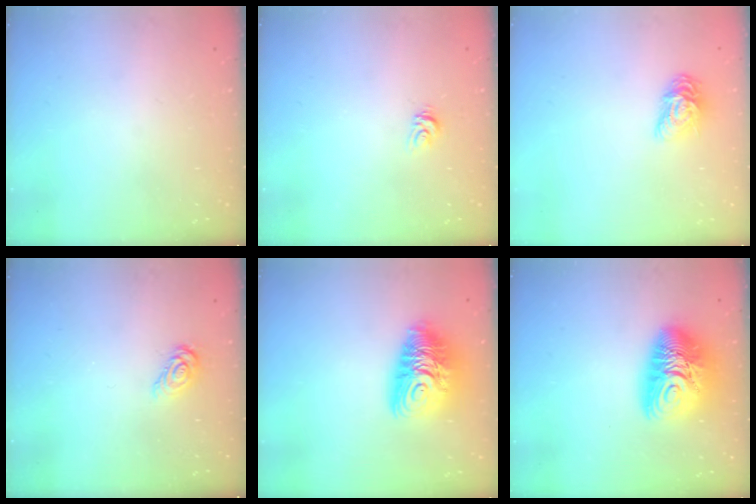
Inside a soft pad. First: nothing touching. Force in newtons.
{"total": 4.0, "press": 4.0, "slide": 0.2}
{"total": 8.6, "press": 8.6, "slide": 0.4}
{"total": 6.5, "press": 6.5, "slide": 0.3}
{"total": 12.6, "press": 12.6, "slide": 1.2}
{"total": 14.1, "press": 14.1, "slide": 1.3}